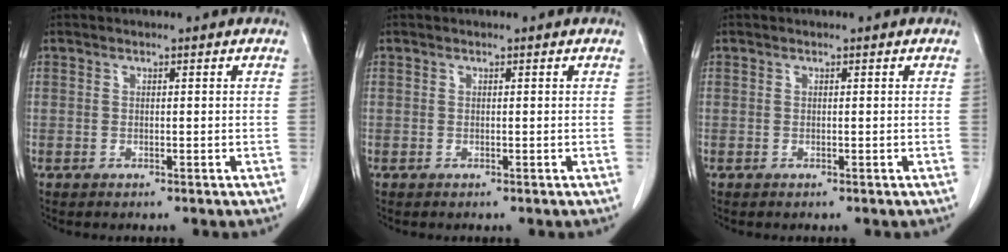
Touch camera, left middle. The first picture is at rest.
{"total": 0.0}
{"total": 0.0}